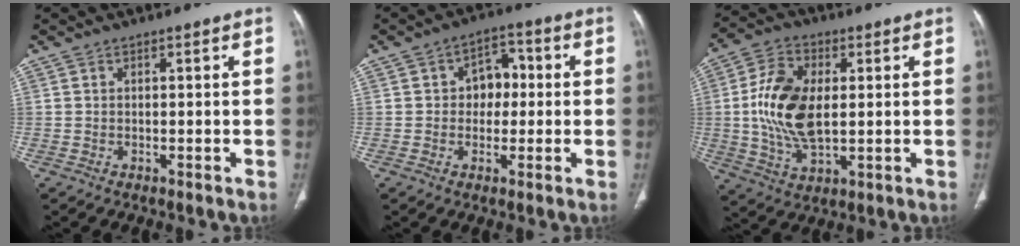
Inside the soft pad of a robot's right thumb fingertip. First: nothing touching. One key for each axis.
{"total": 6.8, "fx": 0.4, "fy": 5.2, "fz": 4.4, "tx": -0.030, "ty": 0.018, "tz": 0.000}
{"total": 13.8, "fx": 0.9, "fy": 7.6, "fz": 11.4, "tx": -0.224, "ty": -0.001, "tz": 0.020}